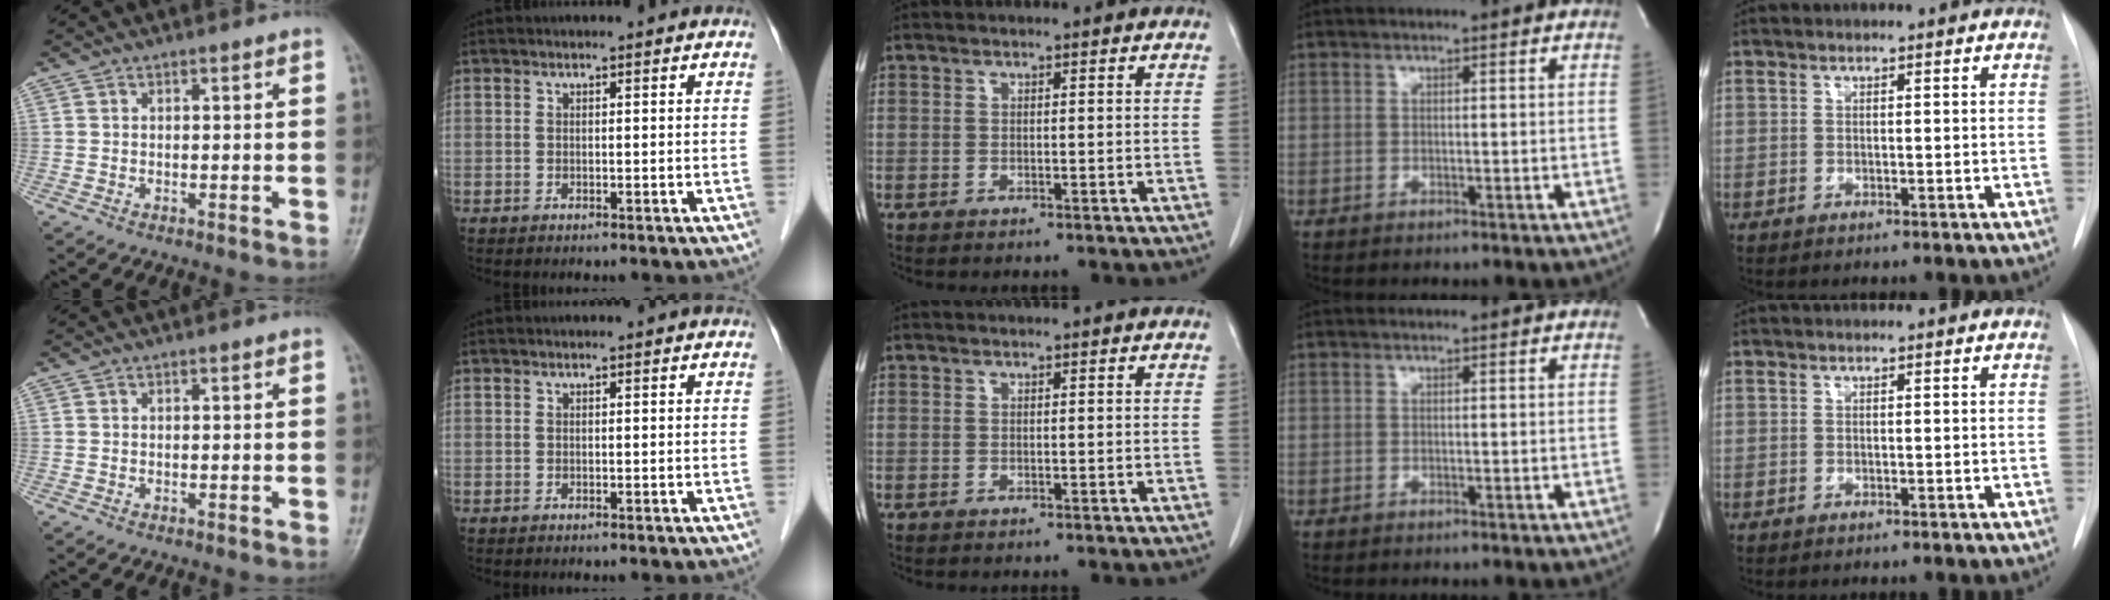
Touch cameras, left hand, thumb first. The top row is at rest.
{}